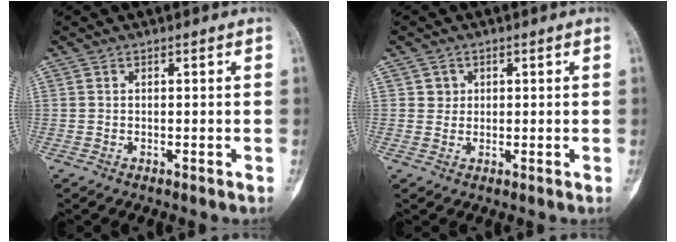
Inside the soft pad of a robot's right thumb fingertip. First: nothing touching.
{"total": 2.0, "force": [0.6, 1.9, 0.2], "torque": [0.010, 0.001, 0.005]}